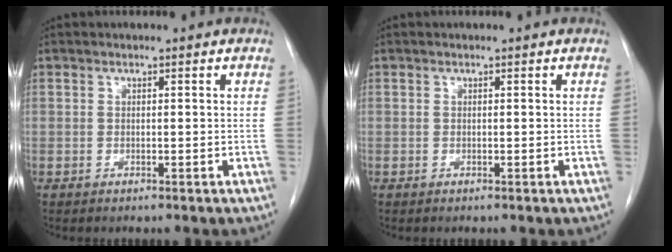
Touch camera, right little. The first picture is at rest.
{"total": 0.0}